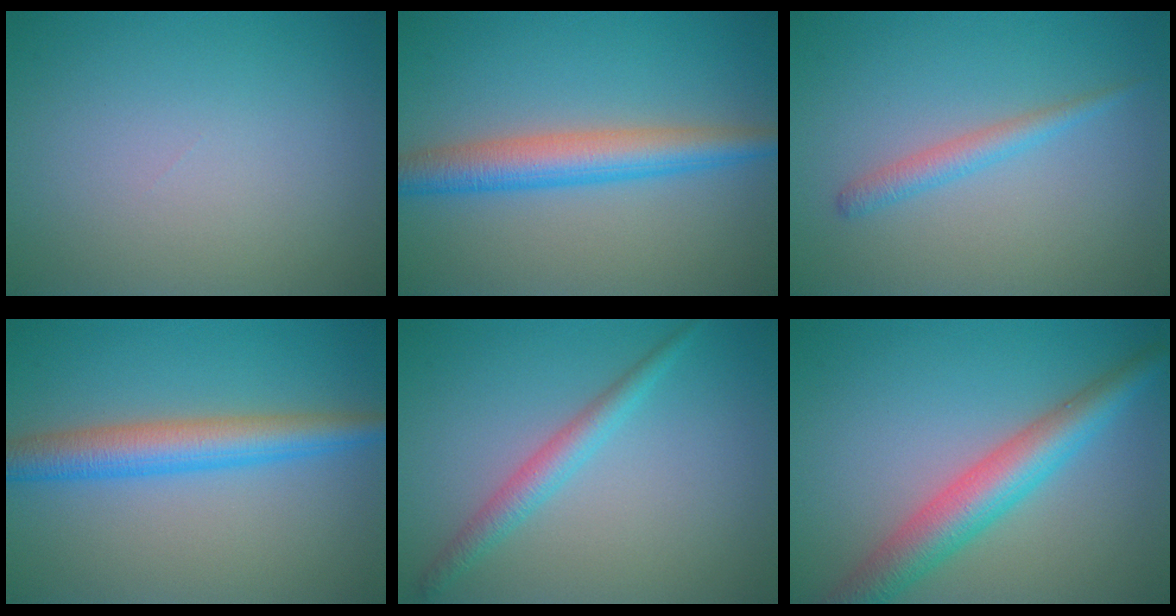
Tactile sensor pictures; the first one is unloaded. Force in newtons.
{"total": 4.9, "press": 4.9, "slide": 0.0}
{"total": 1.8, "press": 1.8, "slide": 0.0}
{"total": 4.9, "press": 4.9, "slide": 0.1}
{"total": 2.4, "press": 2.4, "slide": 0.0}
{"total": 5.7, "press": 5.6, "slide": 0.2}